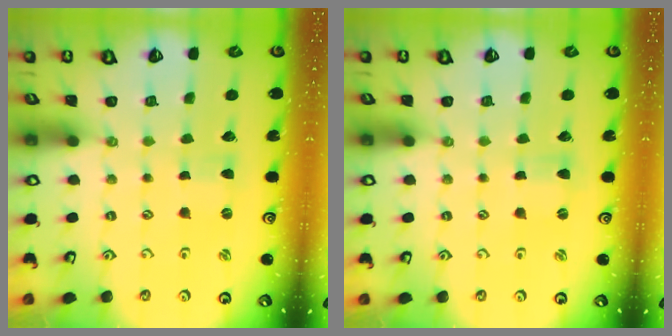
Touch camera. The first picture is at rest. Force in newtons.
{"total": 0.0}